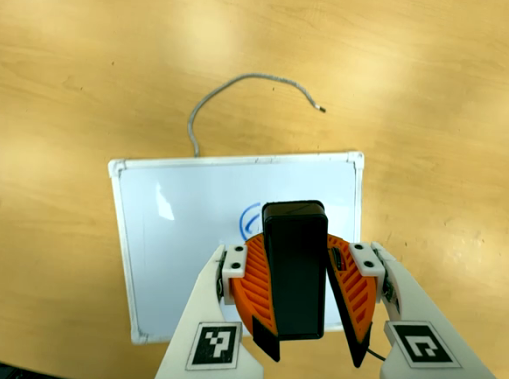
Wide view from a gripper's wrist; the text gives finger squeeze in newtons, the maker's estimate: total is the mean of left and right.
{"total": 9.7, "left": 10.0, "right": 9.4}